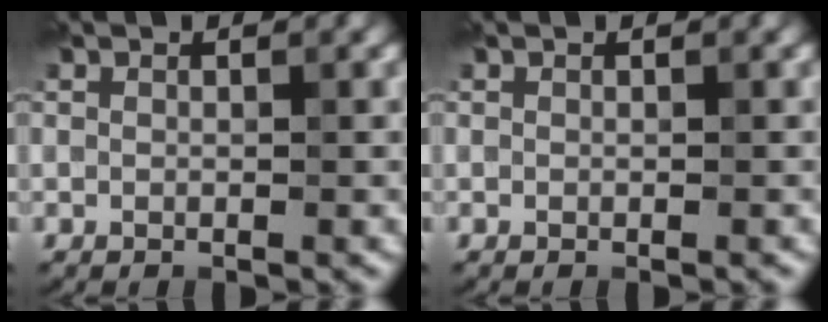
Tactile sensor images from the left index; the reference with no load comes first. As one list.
[{"total": 0.0}]